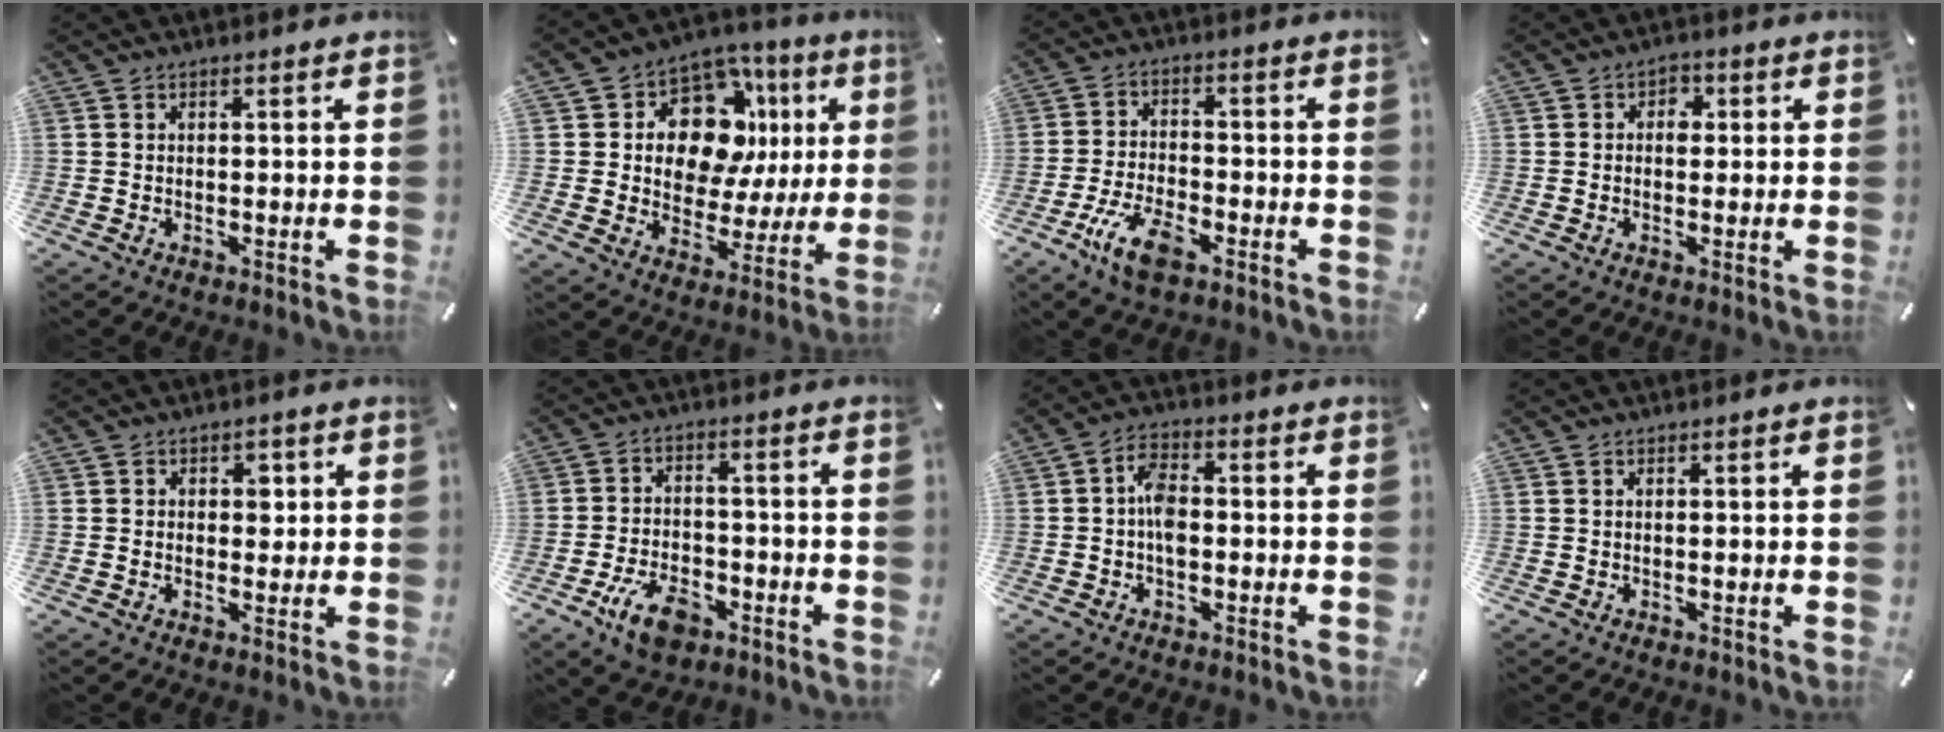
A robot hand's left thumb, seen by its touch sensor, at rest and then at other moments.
{"total": 14.4, "force": [6.2, 9.9, 8.4], "torque": [-0.134, -0.042, 0.112]}
{"total": 9.4, "force": [-5.2, 4.4, 6.4], "torque": [-0.140, 0.016, -0.099]}
{"total": 3.3, "force": [0.0, 2.6, 2.1], "torque": [-0.019, 0.002, -0.009]}
{"total": 3.2, "force": [0.3, 2.4, 2.1], "torque": [-0.012, -0.003, -0.007]}
{"total": 9.5, "force": [-4.7, 5.6, 6.0], "torque": [-0.119, 0.013, -0.087]}
{"total": 5.5, "force": [-0.9, 3.2, 4.4], "torque": [-0.091, 0.008, -0.018]}
{"total": 0.0}